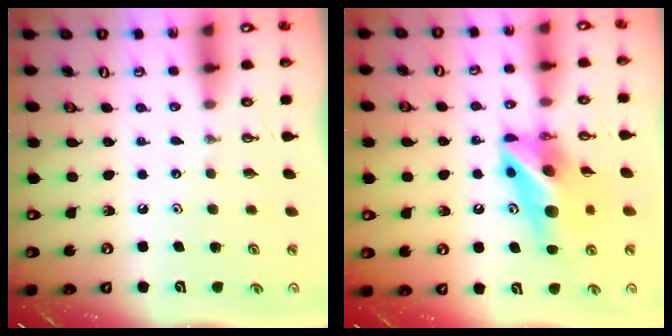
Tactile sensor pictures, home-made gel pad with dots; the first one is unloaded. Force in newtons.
{"total": 12.5, "press": 12.3, "slide": 1.9}